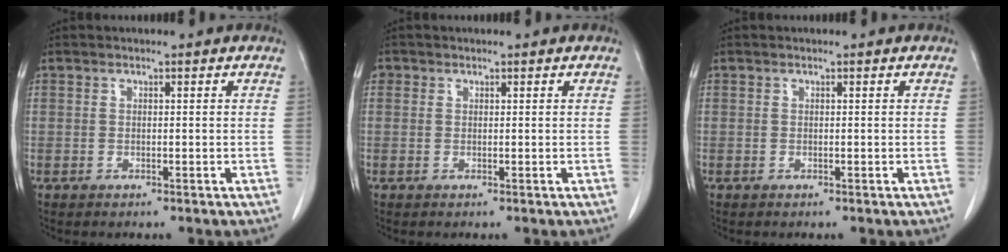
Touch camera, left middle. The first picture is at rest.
{"total": 1.0, "force": [0.4, 0.9, 0.2], "torque": [0.003, 0.006, 0.006]}
{"total": 0.0}